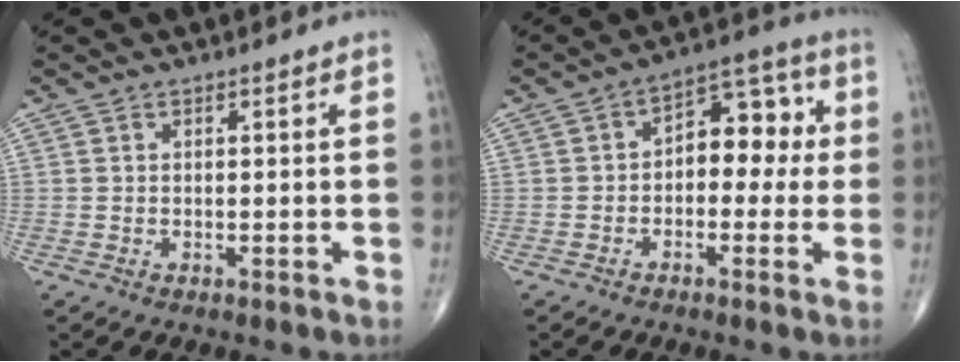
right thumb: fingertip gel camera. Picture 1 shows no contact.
{"total": 9.7, "force": [0.1, 6.1, 7.5], "torque": [-0.062, 0.038, -0.012]}